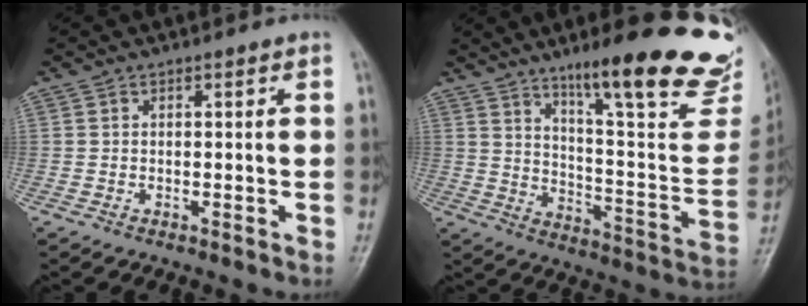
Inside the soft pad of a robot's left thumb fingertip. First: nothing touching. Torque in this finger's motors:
{"motor_torque": [0.25, 0.16, 1.41, -1.35, 0.08]}